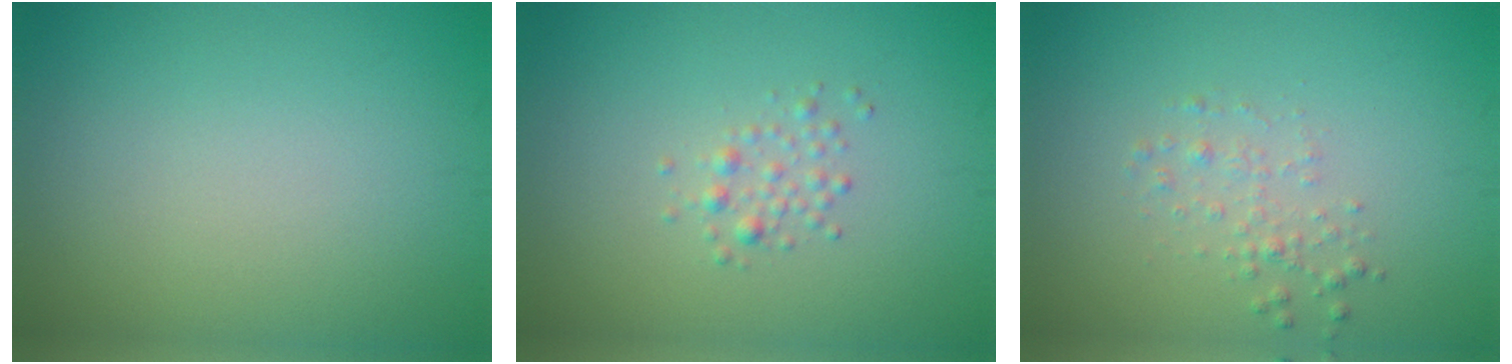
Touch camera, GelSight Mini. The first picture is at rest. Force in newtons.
{"total": 1.3, "press": 1.3, "slide": 0.0}
{"total": 1.4, "press": 1.4, "slide": 0.0}